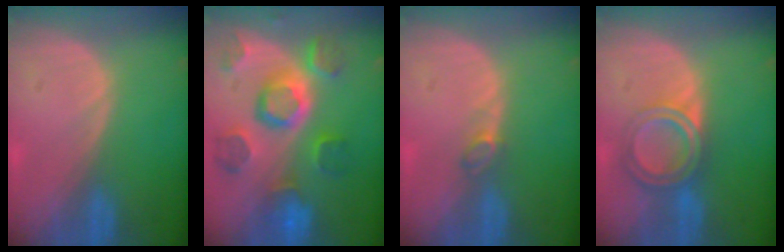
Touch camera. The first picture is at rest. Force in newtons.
{"total": 11.6, "press": 10.1, "slide": 5.6}
{"total": 1.7, "press": 1.7, "slide": 0.4}
{"total": 6.4, "press": 5.4, "slide": 3.4}